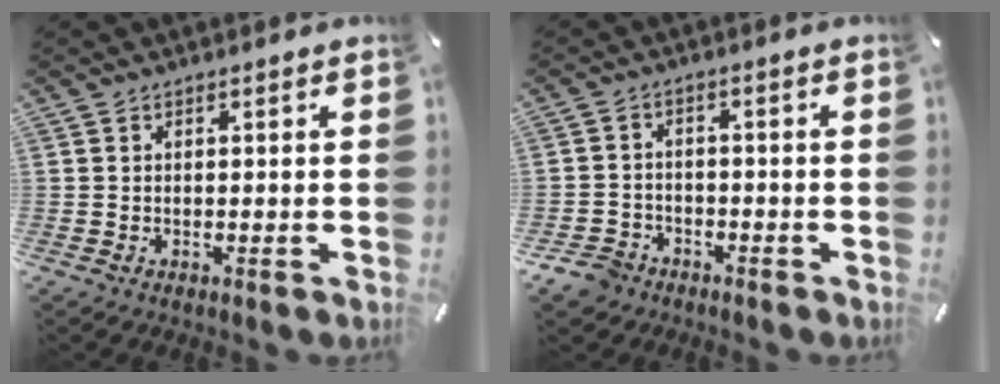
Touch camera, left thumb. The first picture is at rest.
{"total": 5.1, "force": [-3.7, 3.3, 1.3], "torque": [-0.038, 0.017, -0.074]}